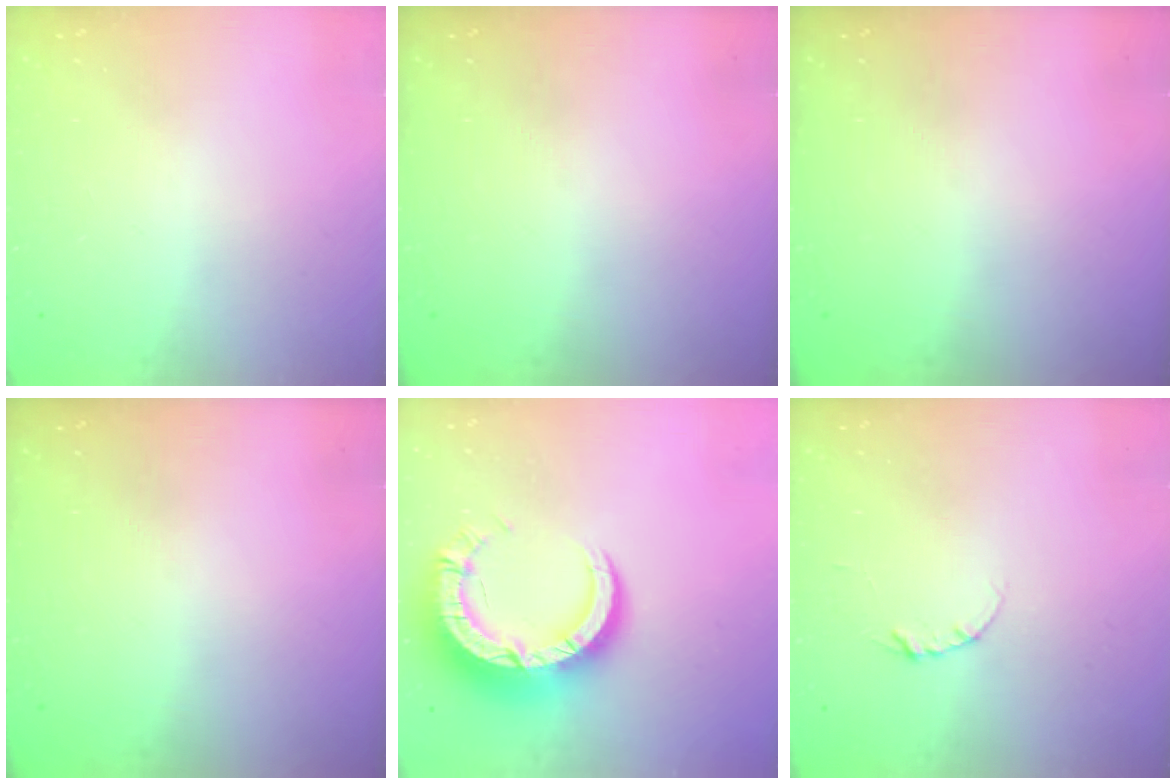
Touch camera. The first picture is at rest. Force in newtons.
{"total": 0.0}
{"total": 0.0}
{"total": 0.0}
{"total": 14.5, "press": 14.4, "slide": 1.4}
{"total": 3.4, "press": 3.4, "slide": 0.3}